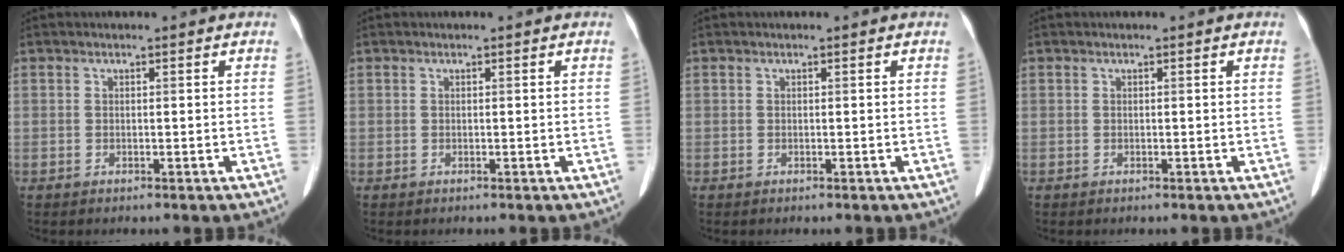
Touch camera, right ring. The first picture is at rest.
{"total": 0.0}
{"total": 0.0}
{"total": 0.0}